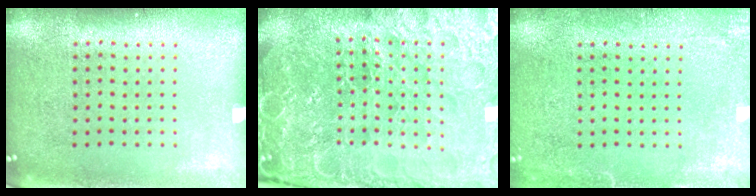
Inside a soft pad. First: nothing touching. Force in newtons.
{"total": 5.2, "press": 4.9, "slide": 1.7}
{"total": 2.8, "press": 2.8, "slide": 0.3}